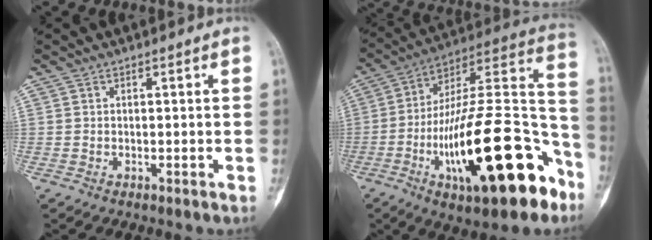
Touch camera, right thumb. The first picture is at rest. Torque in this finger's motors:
{"motor_torque": [1.08, 1.21, 2.13, -0.64, 0.33]}